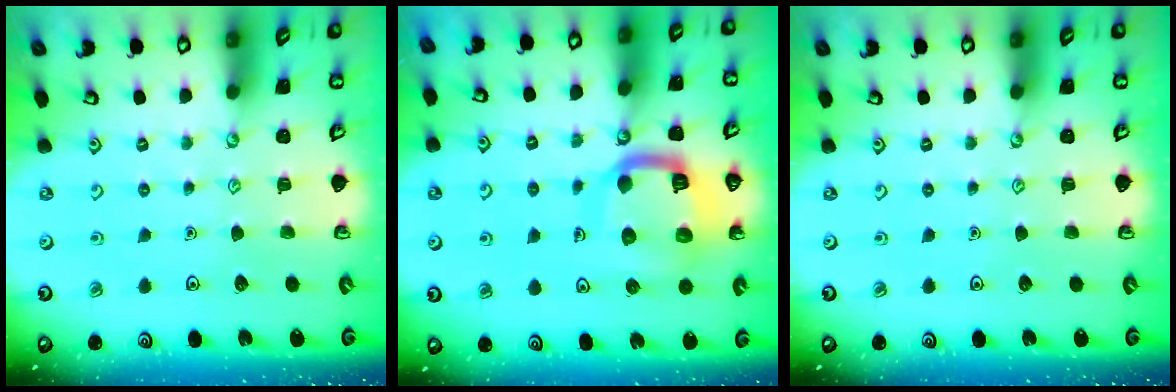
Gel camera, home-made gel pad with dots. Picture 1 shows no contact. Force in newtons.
{"total": 13.5, "press": 13.5, "slide": 1.5}
{"total": 0.0}